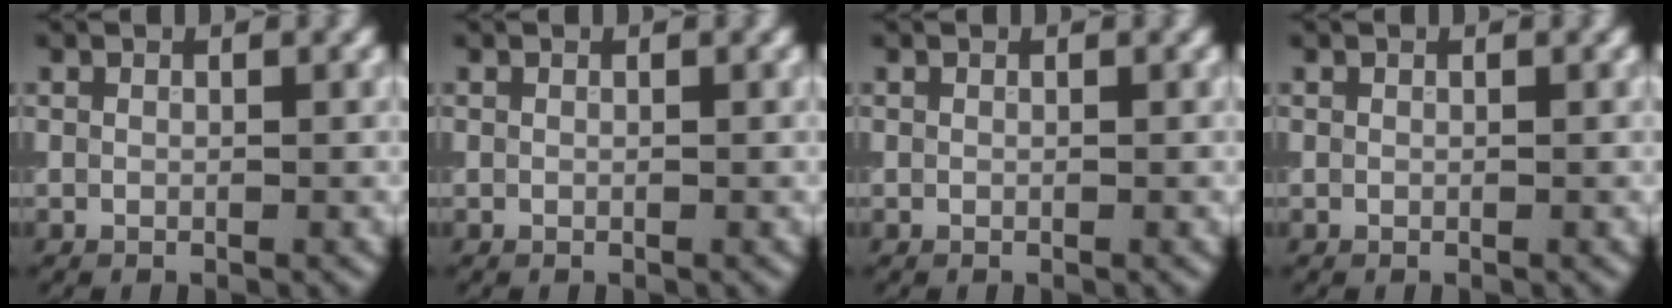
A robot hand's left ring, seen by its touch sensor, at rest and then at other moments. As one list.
[{"total": 0.0}, {"total": 0.0}, {"total": 0.0}]